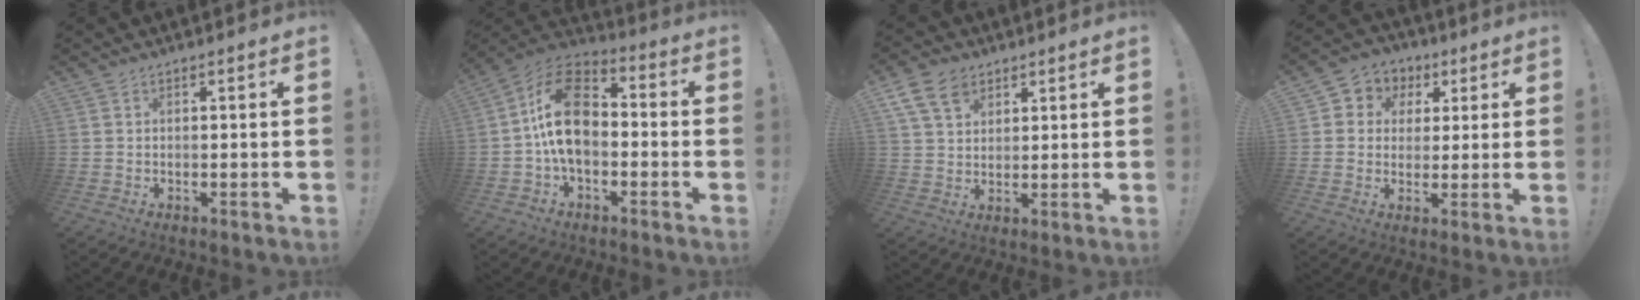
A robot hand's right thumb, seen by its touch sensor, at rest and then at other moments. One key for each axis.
{"total": 17.2, "fx": -0.2, "fy": 11.2, "fz": 13.0, "tx": -0.231, "ty": 0.024, "tz": -0.002}
{"total": 9.9, "fx": 5.3, "fy": 6.8, "fz": 4.8, "tx": -0.078, "ty": -0.016, "tz": 0.105}
{"total": 6.6, "fx": 0.7, "fy": 6.3, "fz": 1.7, "tx": -0.016, "ty": -0.002, "tz": 0.018}